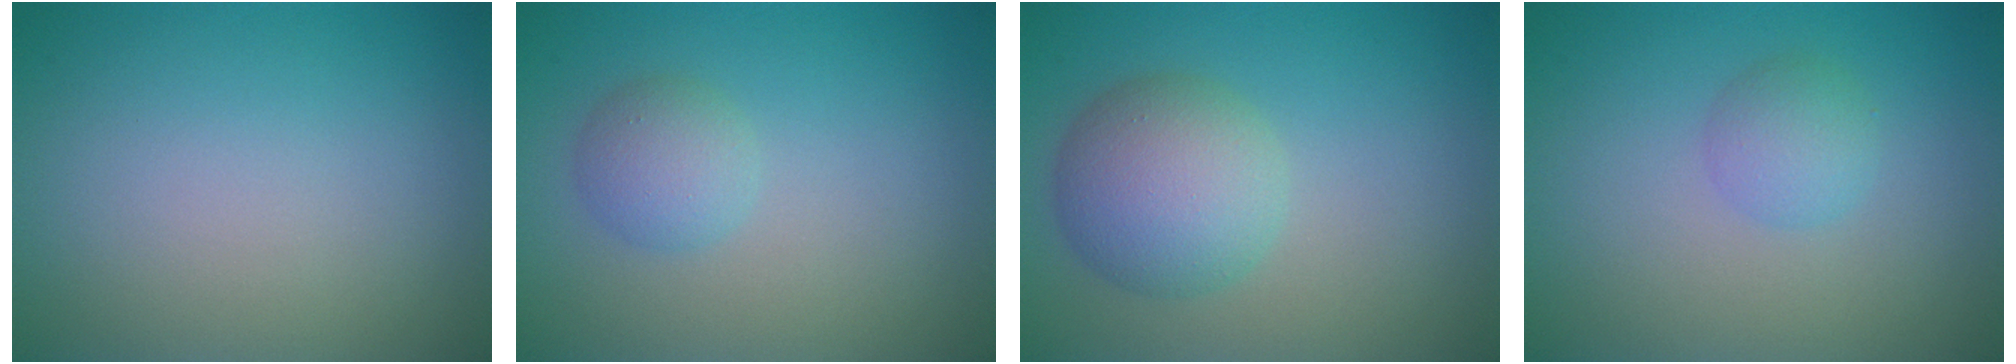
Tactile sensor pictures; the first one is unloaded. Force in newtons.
{"total": 2.2, "press": 2.2, "slide": 0.1}
{"total": 5.3, "press": 5.3, "slide": 0.0}
{"total": 2.0, "press": 2.0, "slide": 0.1}